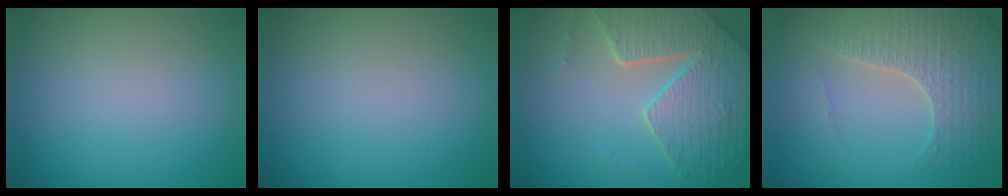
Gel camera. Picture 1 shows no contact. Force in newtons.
{"total": 0.0}
{"total": 6.5, "press": 5.2, "slide": 3.8}
{"total": 4.0, "press": 3.9, "slide": 1.1}